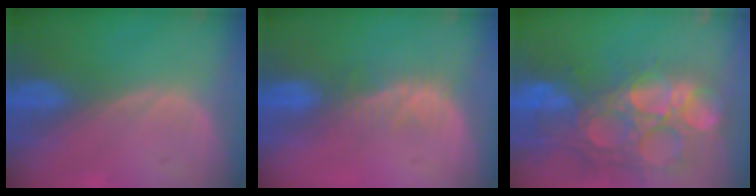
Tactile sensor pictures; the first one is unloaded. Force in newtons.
{"total": 3.4, "press": 3.0, "slide": 1.6}
{"total": 15.0, "press": 12.4, "slide": 8.4}